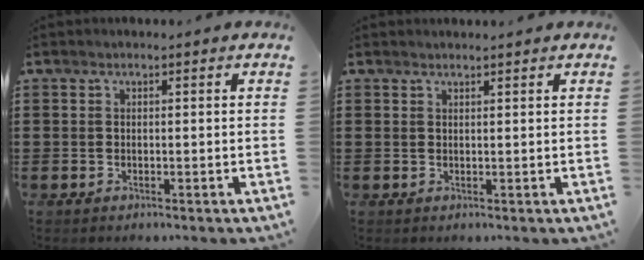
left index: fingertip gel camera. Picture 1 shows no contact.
{"total": 0.9, "force": [0.9, -0.1, 0.2], "torque": [-0.005, -0.003, 0.018]}